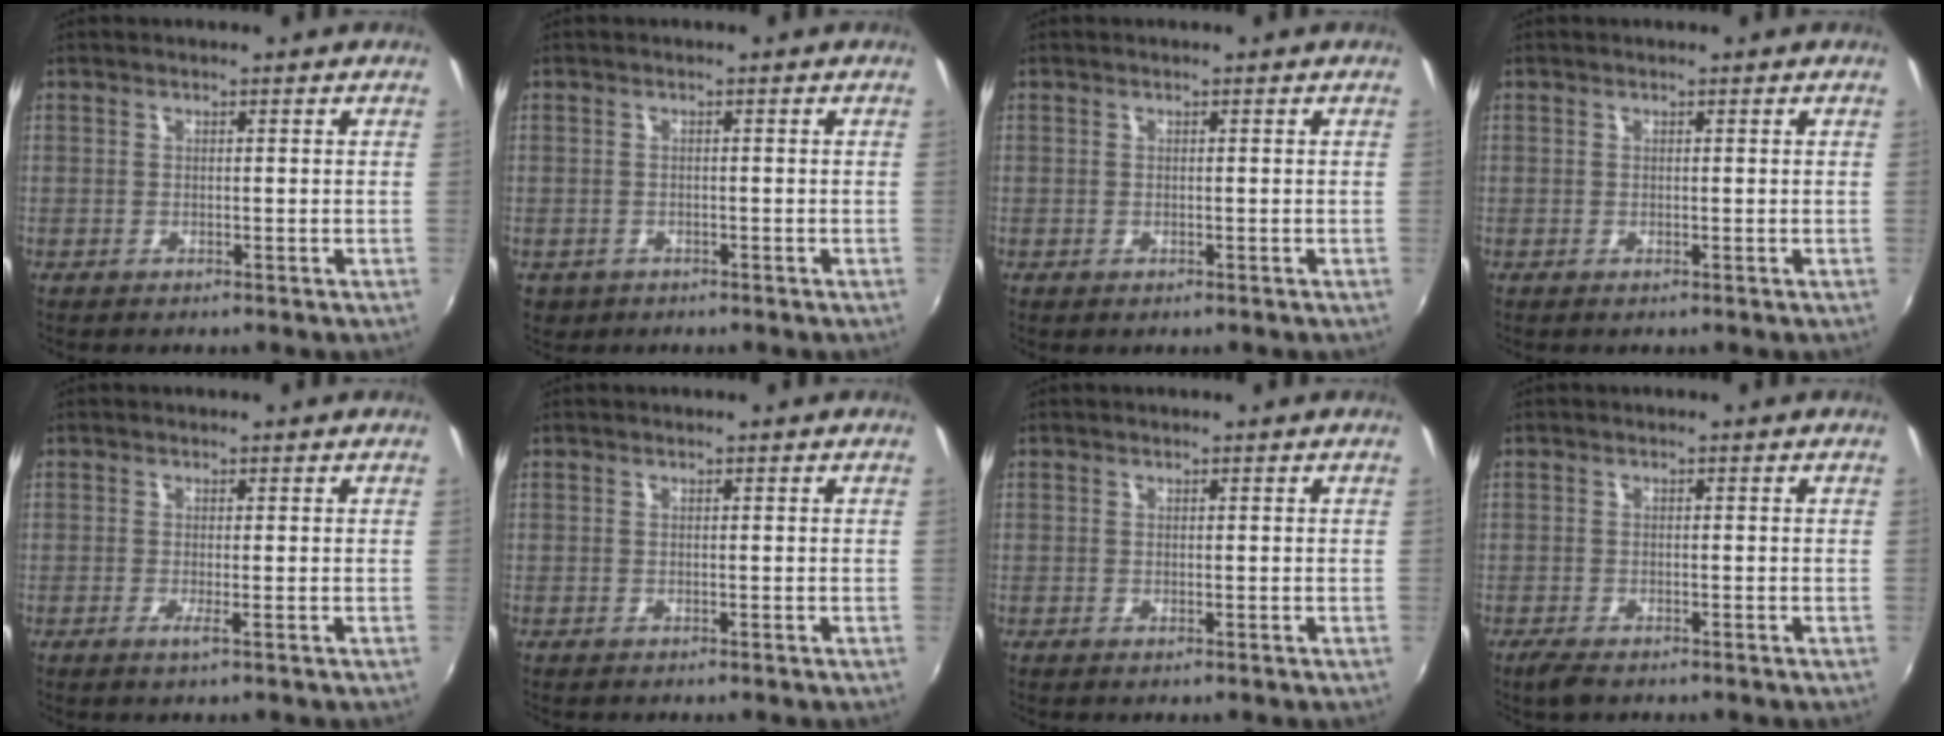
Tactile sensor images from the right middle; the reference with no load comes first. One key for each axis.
{"total": 2.8, "fx": -1.0, "fy": 2.4, "fz": 1.1, "tx": -0.029, "ty": -0.003, "tz": -0.009}
{"total": 0.0}
{"total": 0.0}
{"total": 1.2, "fx": -0.4, "fy": -0.4, "fz": 1.1, "tx": -0.022, "ty": -0.004, "tz": -0.009}
{"total": 0.0}
{"total": 0.0}
{"total": 2.9, "fx": -2.2, "fy": 1.0, "fz": 1.7, "tx": -0.040, "ty": -0.010, "tz": -0.042}